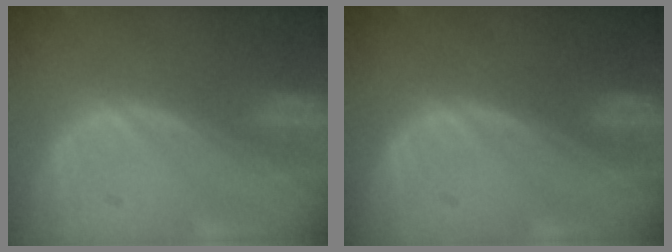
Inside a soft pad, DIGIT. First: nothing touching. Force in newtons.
{"total": 0.0}